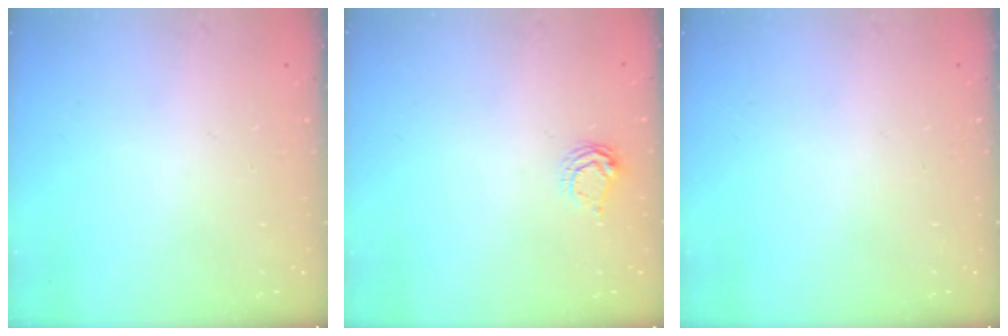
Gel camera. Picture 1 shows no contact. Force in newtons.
{"total": 4.8, "press": 4.8, "slide": 0.5}
{"total": 0.0}